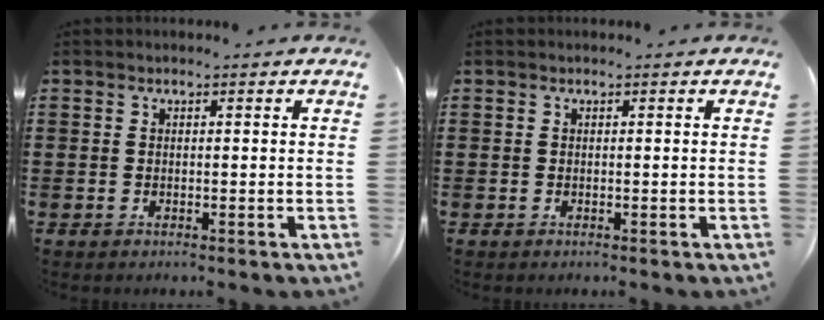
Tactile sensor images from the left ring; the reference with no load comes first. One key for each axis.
{"total": 0.0}